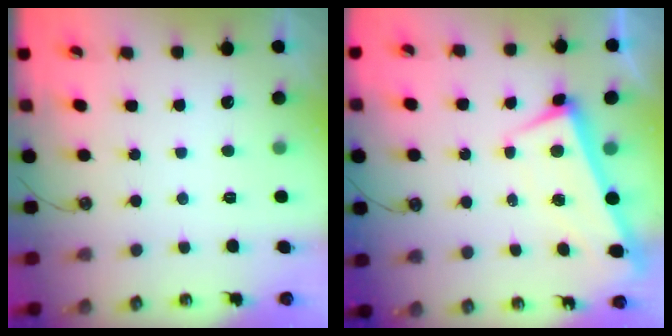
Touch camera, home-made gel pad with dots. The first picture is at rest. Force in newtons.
{"total": 1.3, "press": 0.5, "slide": 1.2}